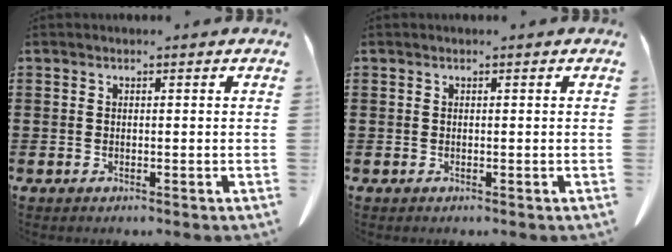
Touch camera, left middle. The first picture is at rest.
{"total": 0.0}